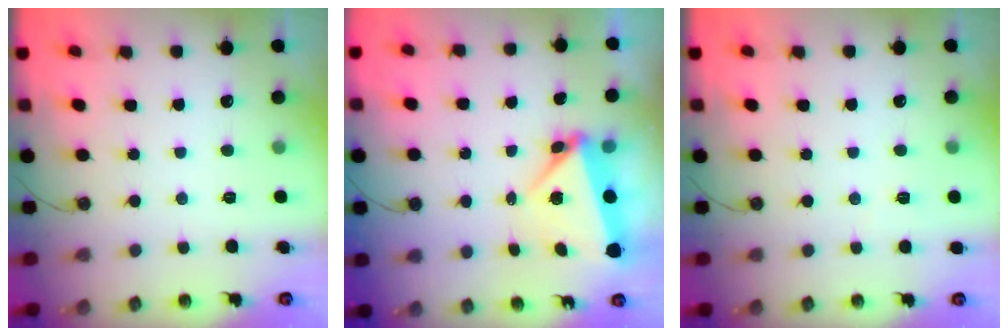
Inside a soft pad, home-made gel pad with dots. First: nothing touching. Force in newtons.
{"total": 5.6, "press": 4.9, "slide": 2.6}
{"total": 2.3, "press": 1.3, "slide": 1.9}